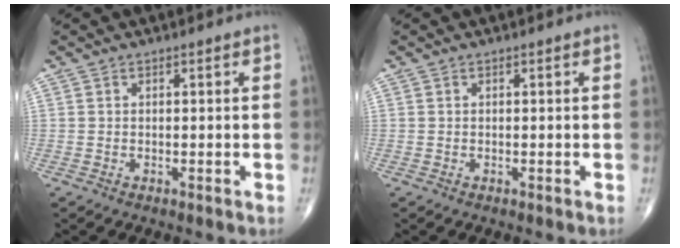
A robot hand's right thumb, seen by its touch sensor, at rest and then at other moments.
{"total": 0.0}